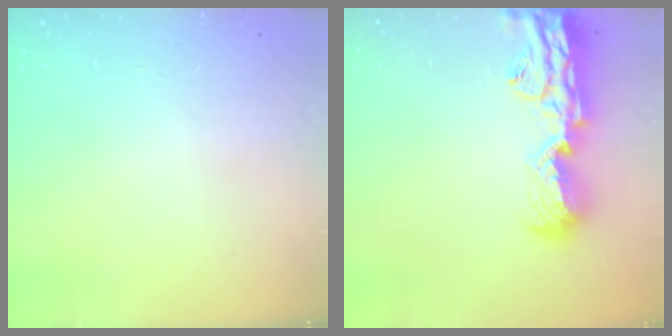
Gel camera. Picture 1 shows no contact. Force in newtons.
{"total": 18.1, "press": 17.4, "slide": 5.2}